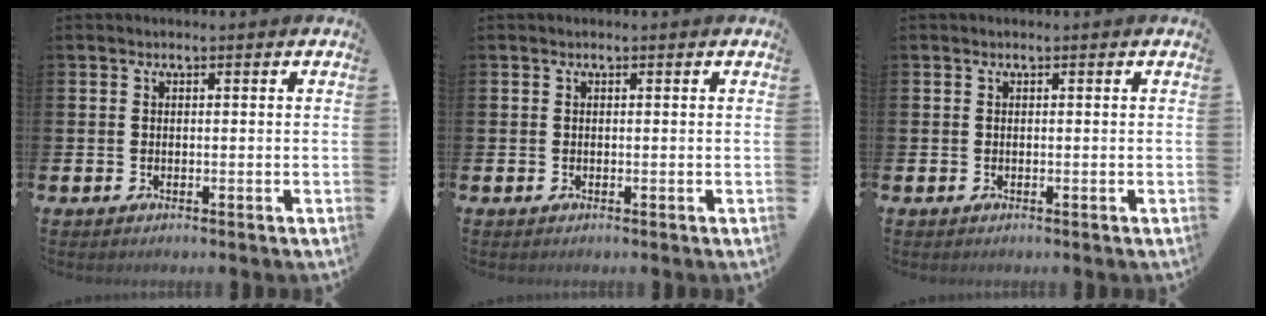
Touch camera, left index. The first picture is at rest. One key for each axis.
{"total": 0.0}
{"total": 0.0}